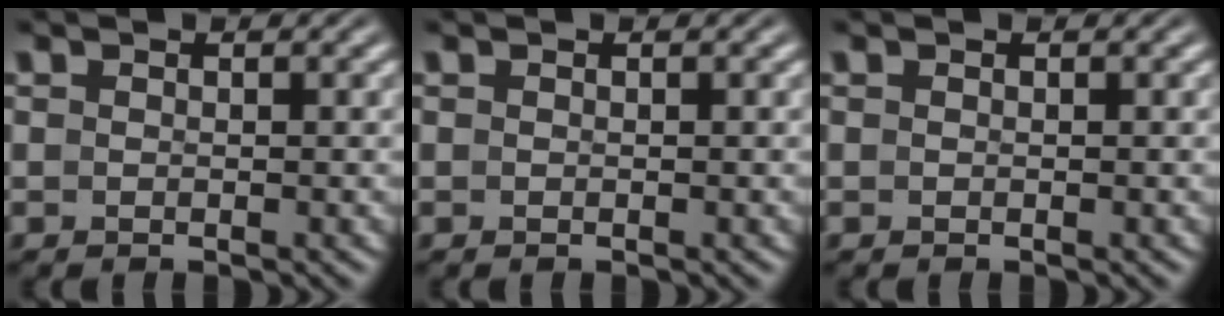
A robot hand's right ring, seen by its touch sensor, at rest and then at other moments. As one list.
[{"total": 0.0}, {"total": 0.0}]